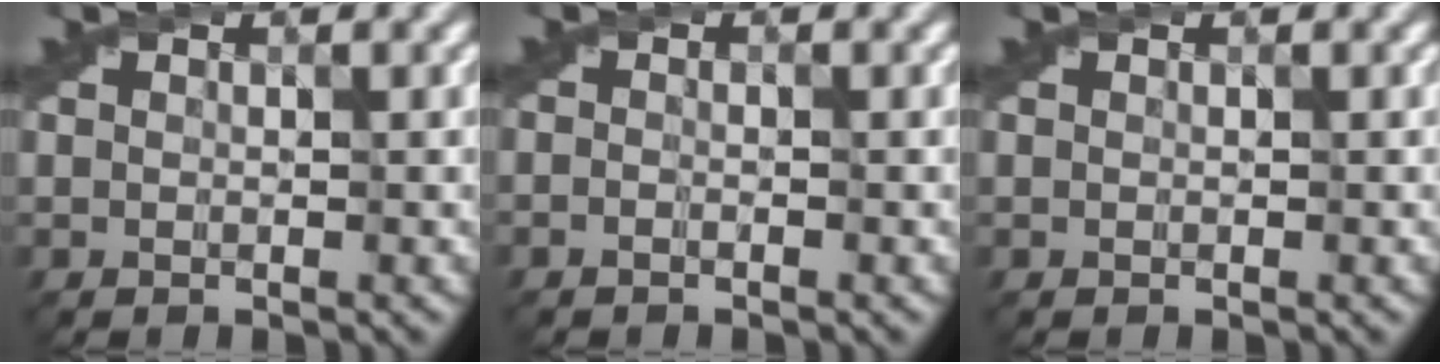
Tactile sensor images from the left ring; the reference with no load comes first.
{"total": 0.7, "force": [-0.7, 0.1, 0.1], "torque": [0.005, -0.004, -0.021]}
{"total": 0.0}